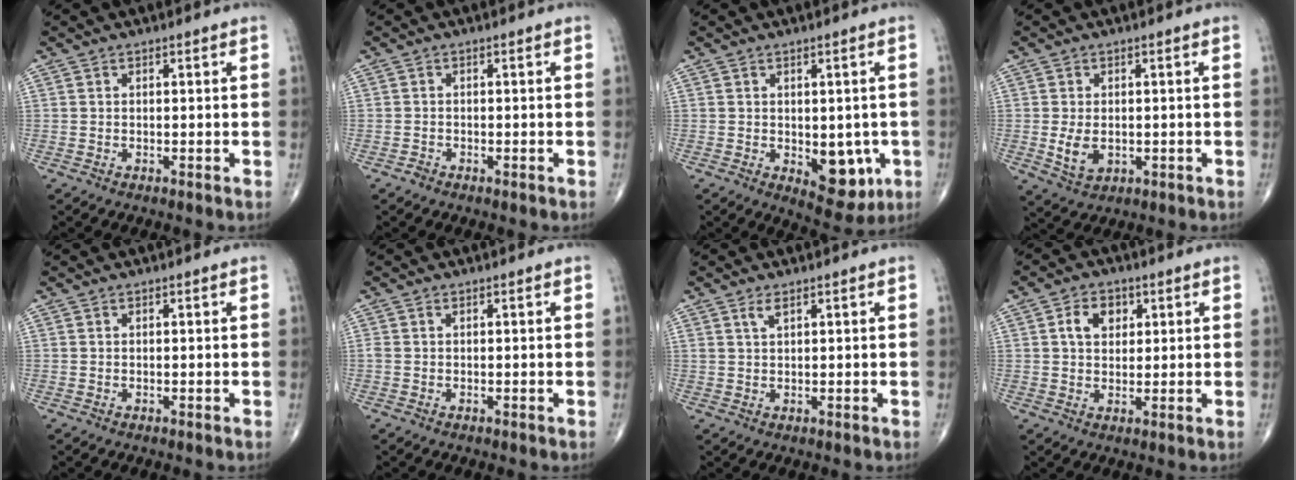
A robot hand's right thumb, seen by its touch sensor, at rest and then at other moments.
{"total": 0.7, "force": [-0.6, 0.4, 0.1], "torque": [-0.001, 0.001, -0.017]}
{"total": 8.6, "force": [-2.0, 4.9, 6.8], "torque": [-0.048, -0.006, -0.014]}
{"total": 4.8, "force": [-0.6, 3.2, 3.5], "torque": [-0.060, -0.009, -0.002]}
{"total": 0.0}
{"total": 0.5, "force": [0.1, 0.3, 0.4], "torque": [-0.011, 0.007, 0.005]}
{"total": 1.7, "force": [1.1, 0.6, 1.2], "torque": [-0.025, -0.002, 0.024]}
{"total": 5.4, "force": [1.7, 3.9, 3.3], "torque": [-0.037, 0.000, 0.026]}